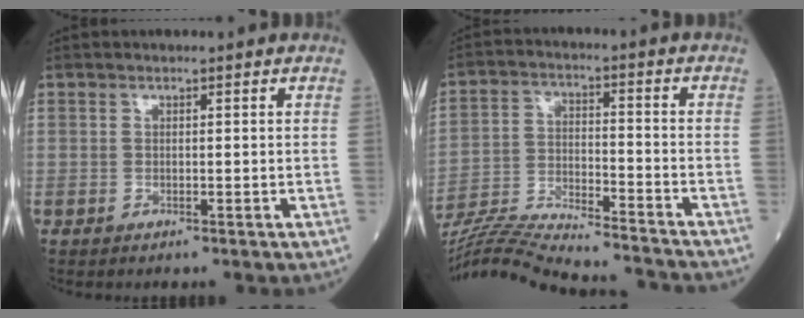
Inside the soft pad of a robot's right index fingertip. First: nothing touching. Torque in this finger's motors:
{"motor_torque": [-1.69, -0.45, -0.22, -0.21]}